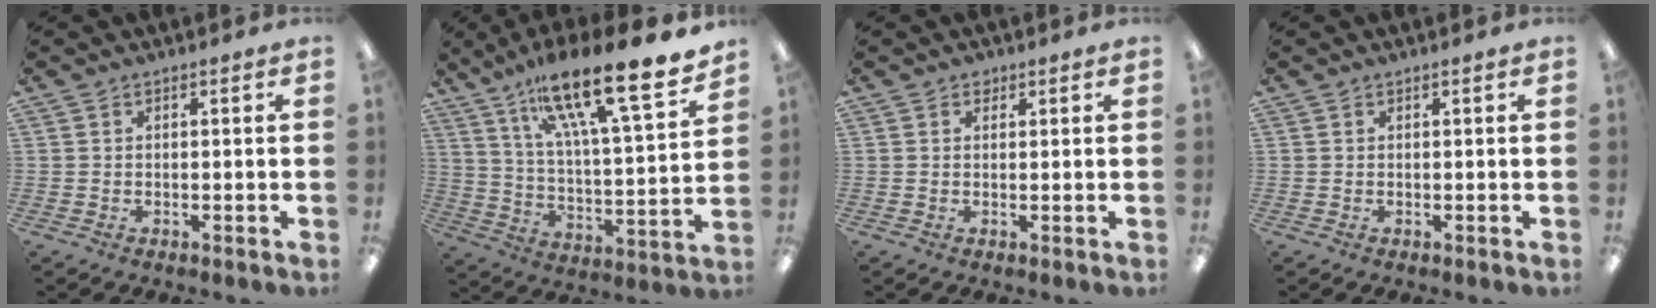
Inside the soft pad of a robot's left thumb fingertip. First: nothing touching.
{"total": 22.0, "force": [15.6, 4.7, 14.8], "torque": [-0.239, -0.101, 0.252]}
{"total": 1.3, "force": [0.9, 0.8, 0.4], "torque": [0.000, -0.002, 0.015]}
{"total": 0.0}